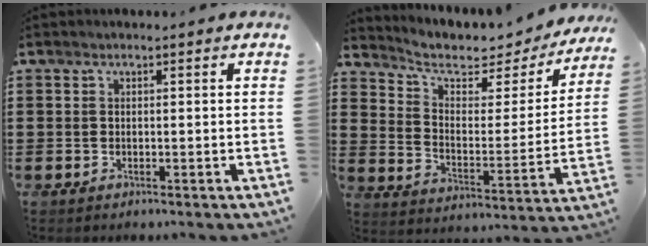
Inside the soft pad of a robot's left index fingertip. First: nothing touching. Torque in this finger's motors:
{"motor_torque": [2.14, 0.00, 0.25, -0.01]}